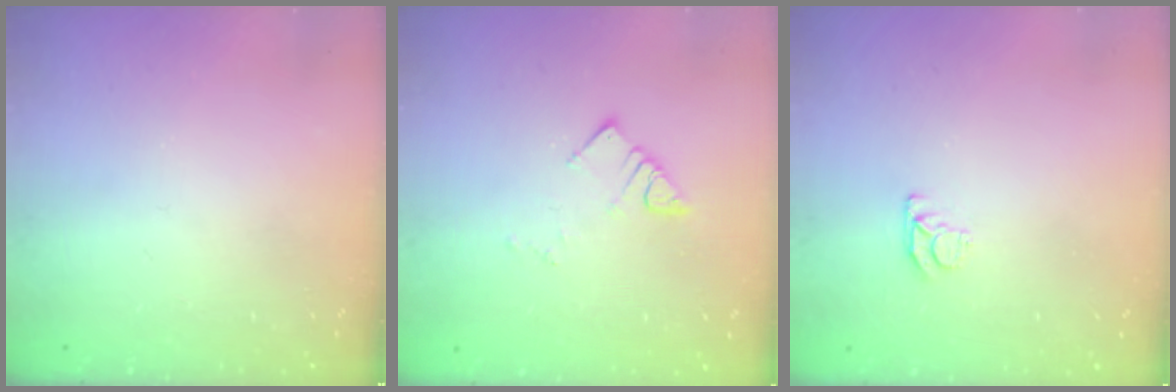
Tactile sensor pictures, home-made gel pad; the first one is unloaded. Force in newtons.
{"total": 4.6, "press": 4.5, "slide": 0.2}
{"total": 3.6, "press": 3.6, "slide": 0.4}